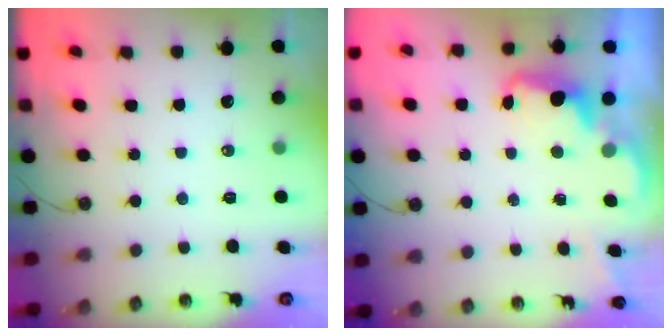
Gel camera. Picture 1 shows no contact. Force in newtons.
{"total": 2.3, "press": 2.2, "slide": 0.7}